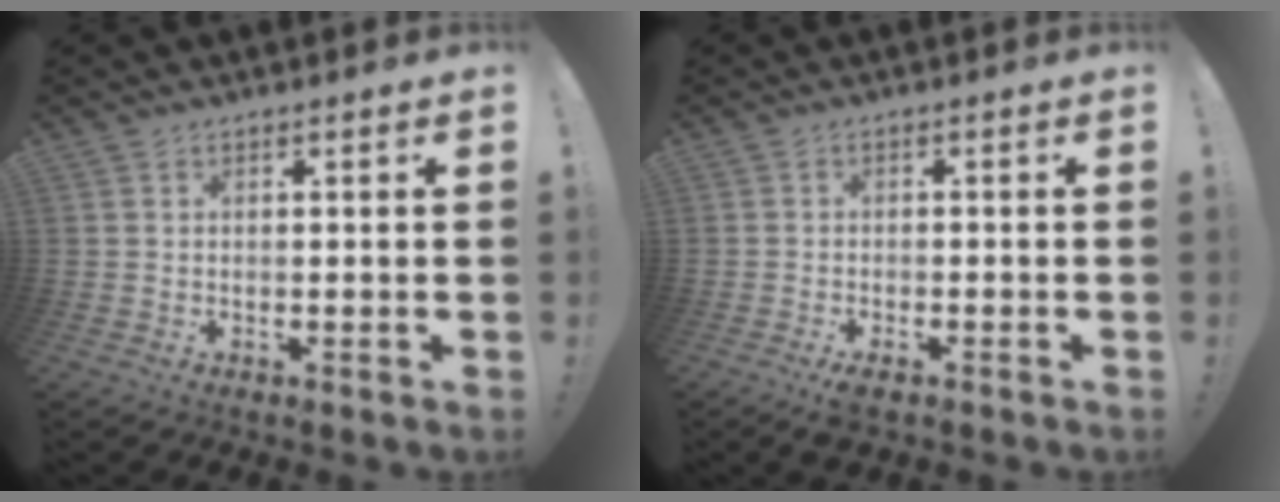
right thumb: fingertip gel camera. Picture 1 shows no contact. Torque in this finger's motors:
{"motor_torque": [0.71, 0.50, 0.39, -0.29, 0.13]}